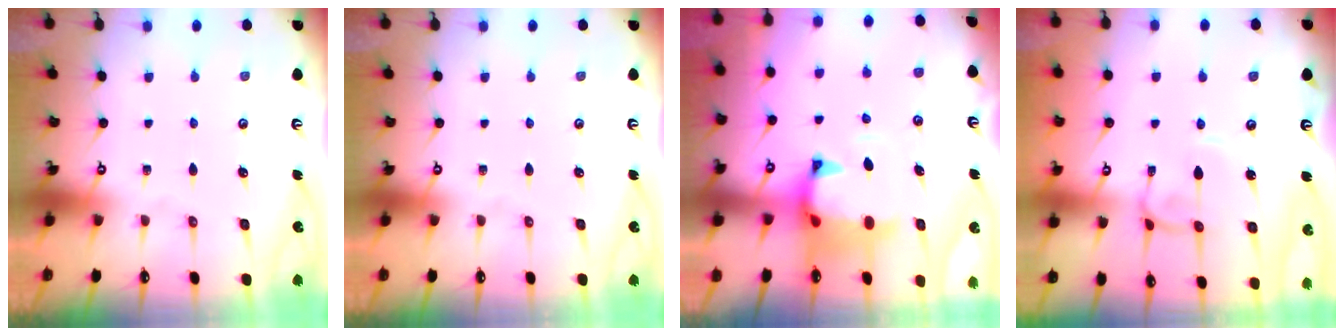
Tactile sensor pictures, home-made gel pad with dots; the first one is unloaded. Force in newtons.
{"total": 0.0}
{"total": 1.6, "press": 1.0, "slide": 1.3}
{"total": 2.0, "press": 2.0, "slide": 0.5}